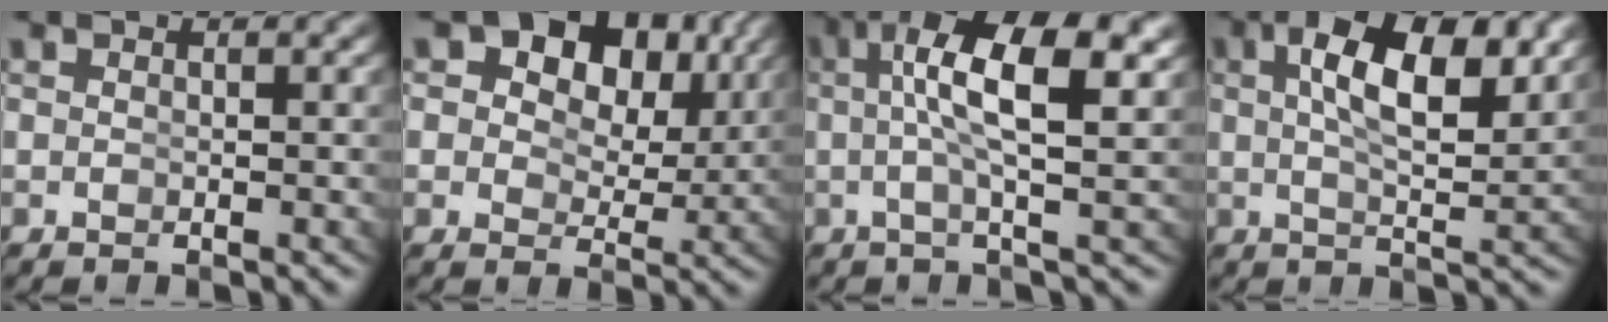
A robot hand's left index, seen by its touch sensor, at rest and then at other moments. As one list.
[{"total": 11.5, "force": [4.7, 8.2, 6.5], "torque": [-0.130, -0.006, 0.067]}, {"total": 8.1, "force": [2.0, 2.6, 7.4], "torque": [-0.134, 0.008, 0.030]}, {"total": 7.3, "force": [2.7, 2.1, 6.4], "torque": [-0.091, 0.001, 0.041]}]